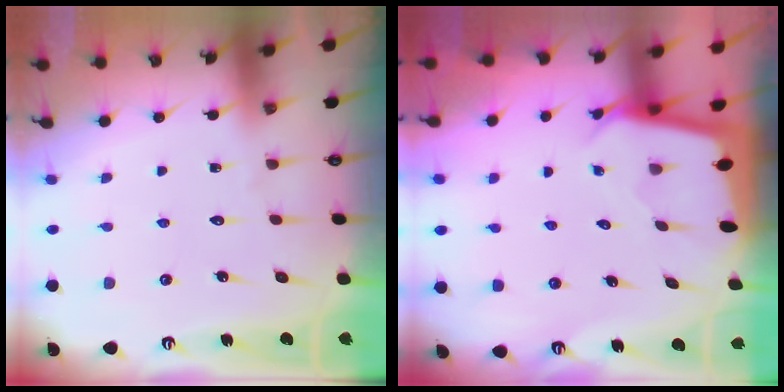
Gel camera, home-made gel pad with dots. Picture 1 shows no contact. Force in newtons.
{"total": 2.4, "press": 2.4, "slide": 0.1}